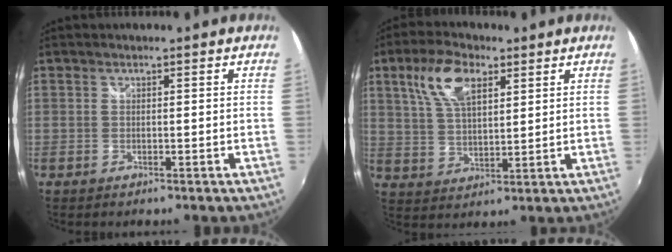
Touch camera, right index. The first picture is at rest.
{"total": 9.9, "force": [4.8, 4.6, 7.4], "torque": [-0.146, 0.018, 0.095]}